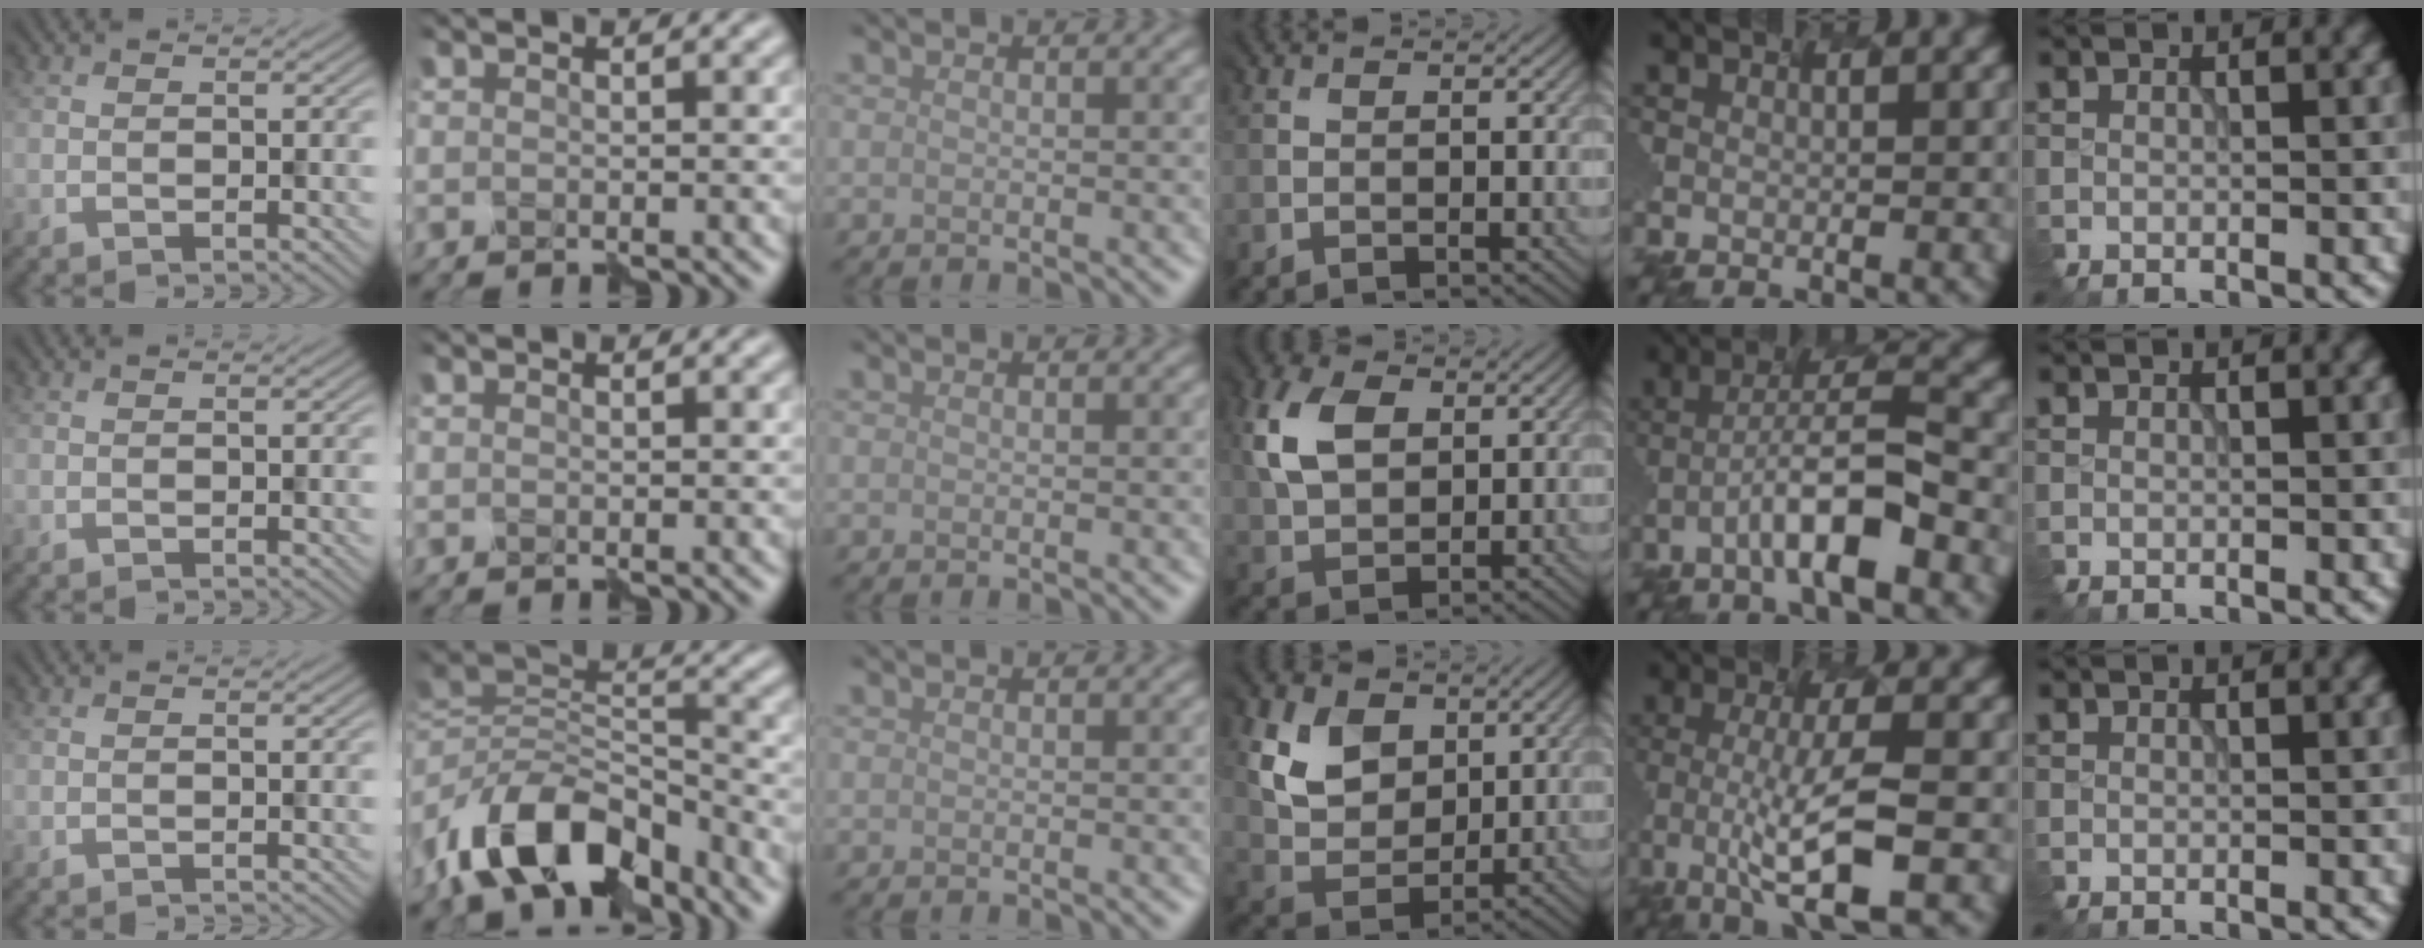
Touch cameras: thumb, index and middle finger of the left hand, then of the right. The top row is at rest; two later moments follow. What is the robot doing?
{"motion": "disassemble", "object": "puzzle pieces"}